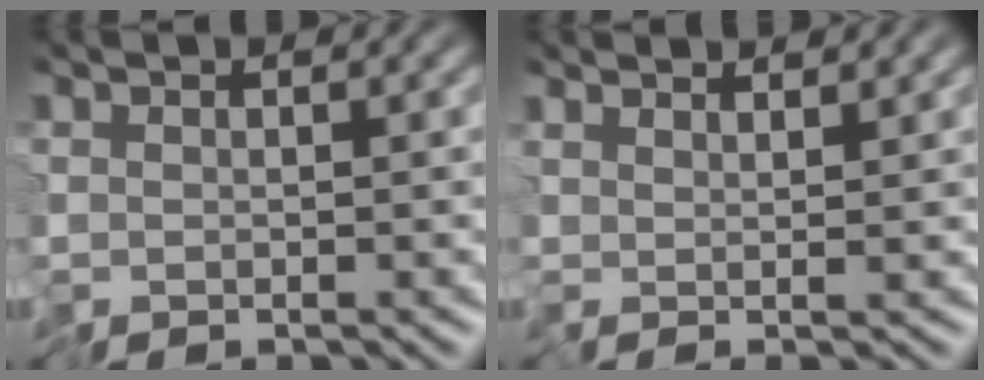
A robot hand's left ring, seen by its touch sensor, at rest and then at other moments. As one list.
[{"total": 2.3, "force": [2.2, -0.2, 0.7], "torque": [-0.014, 0.006, 0.027]}]